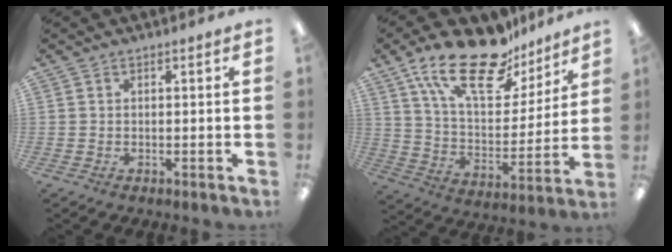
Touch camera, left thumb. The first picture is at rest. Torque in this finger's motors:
{"motor_torque": [0.48, 0.34, 1.02, -1.76, 0.30]}